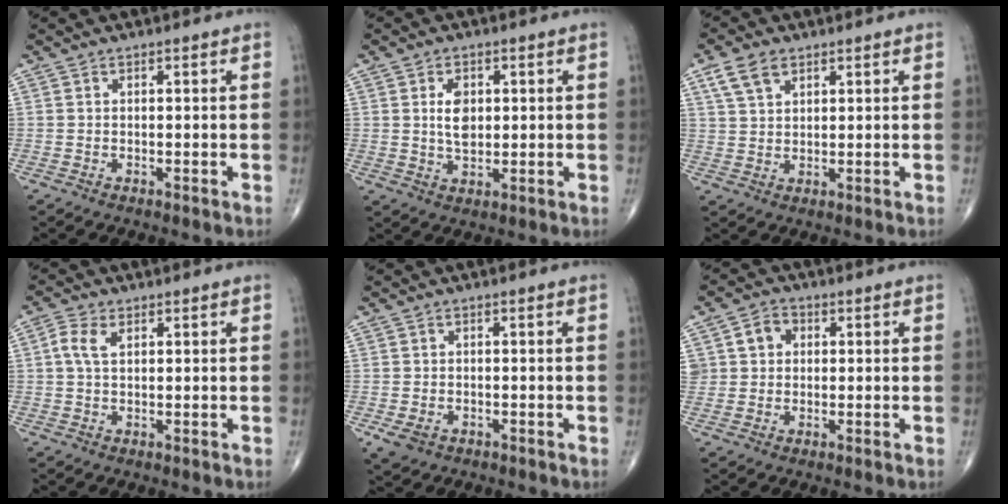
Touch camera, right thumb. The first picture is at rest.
{"total": 5.0, "force": [1.0, 3.1, 3.7], "torque": [-0.056, -0.009, 0.020]}
{"total": 5.4, "force": [2.9, 3.3, 3.1], "torque": [-0.053, -0.005, 0.060]}
{"total": 3.6, "force": [1.1, 2.0, 2.7], "torque": [-0.067, 0.010, 0.019]}
{"total": 3.4, "force": [-1.3, 2.4, 1.9], "torque": [-0.035, 0.000, -0.015]}
{"total": 4.7, "force": [1.1, 4.1, 2.2], "torque": [-0.015, 0.007, 0.015]}